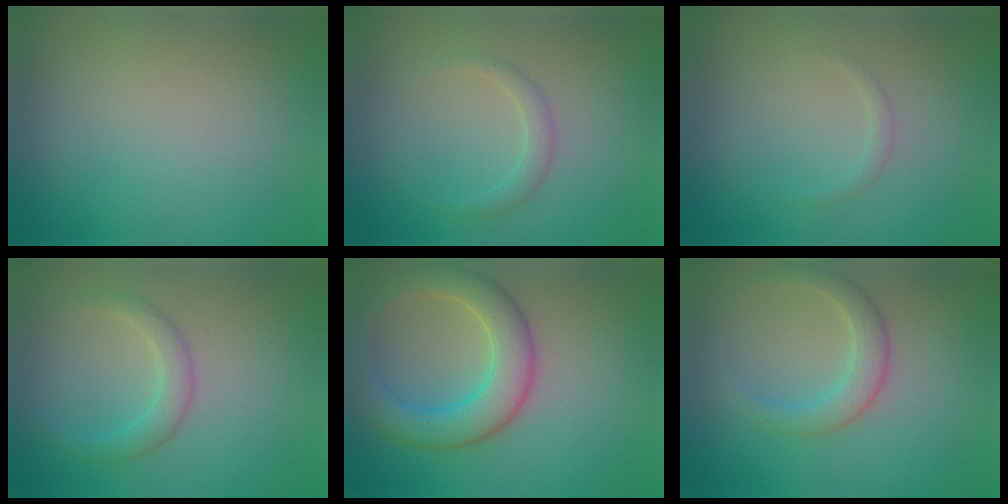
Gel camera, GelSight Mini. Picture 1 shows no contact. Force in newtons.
{"total": 1.5, "press": 1.5, "slide": 0.2}
{"total": 0.6, "press": 0.6, "slide": 0.1}
{"total": 2.2, "press": 2.2, "slide": 0.1}
{"total": 6.2, "press": 6.2, "slide": 0.3}
{"total": 2.8, "press": 2.8, "slide": 0.0}